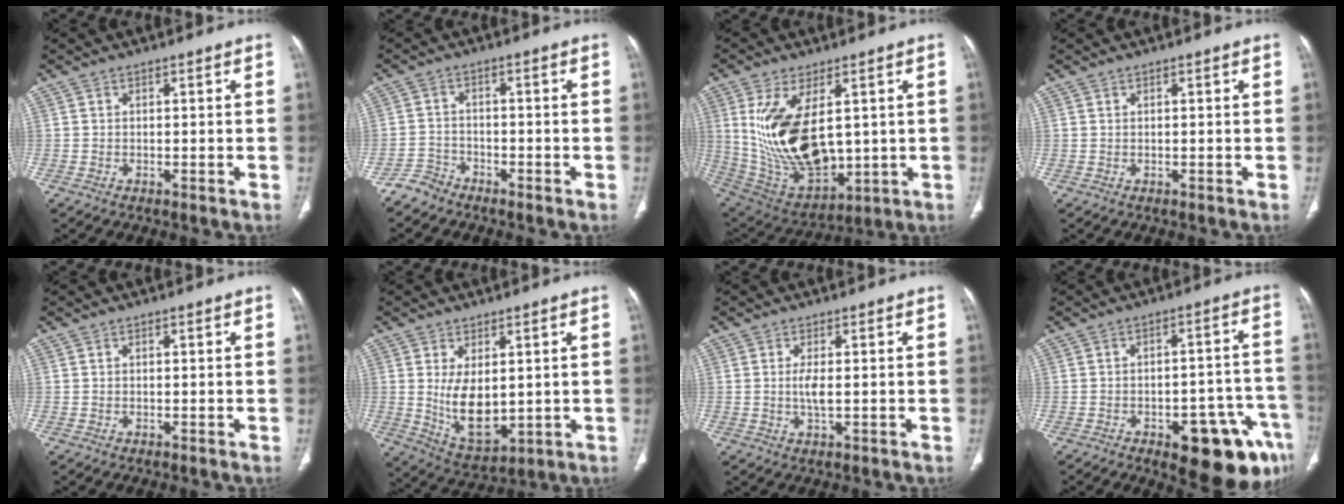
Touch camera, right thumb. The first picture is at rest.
{"total": 3.5, "force": [-3.1, 1.5, -0.1], "torque": [0.007, 0.010, -0.066]}
{"total": 19.6, "force": [2.9, 10.5, 16.3], "torque": [-0.294, -0.017, 0.084]}
{"total": 0.0}
{"total": 0.0}
{"total": 10.0, "force": [0.8, 5.6, 8.3], "torque": [-0.125, -0.022, 0.039]}
{"total": 2.9, "force": [0.1, 0.8, 2.8], "torque": [-0.060, -0.005, 0.004]}
{"total": 16.7, "force": [-8.5, 6.7, 12.7], "torque": [-0.102, 0.052, -0.098]}